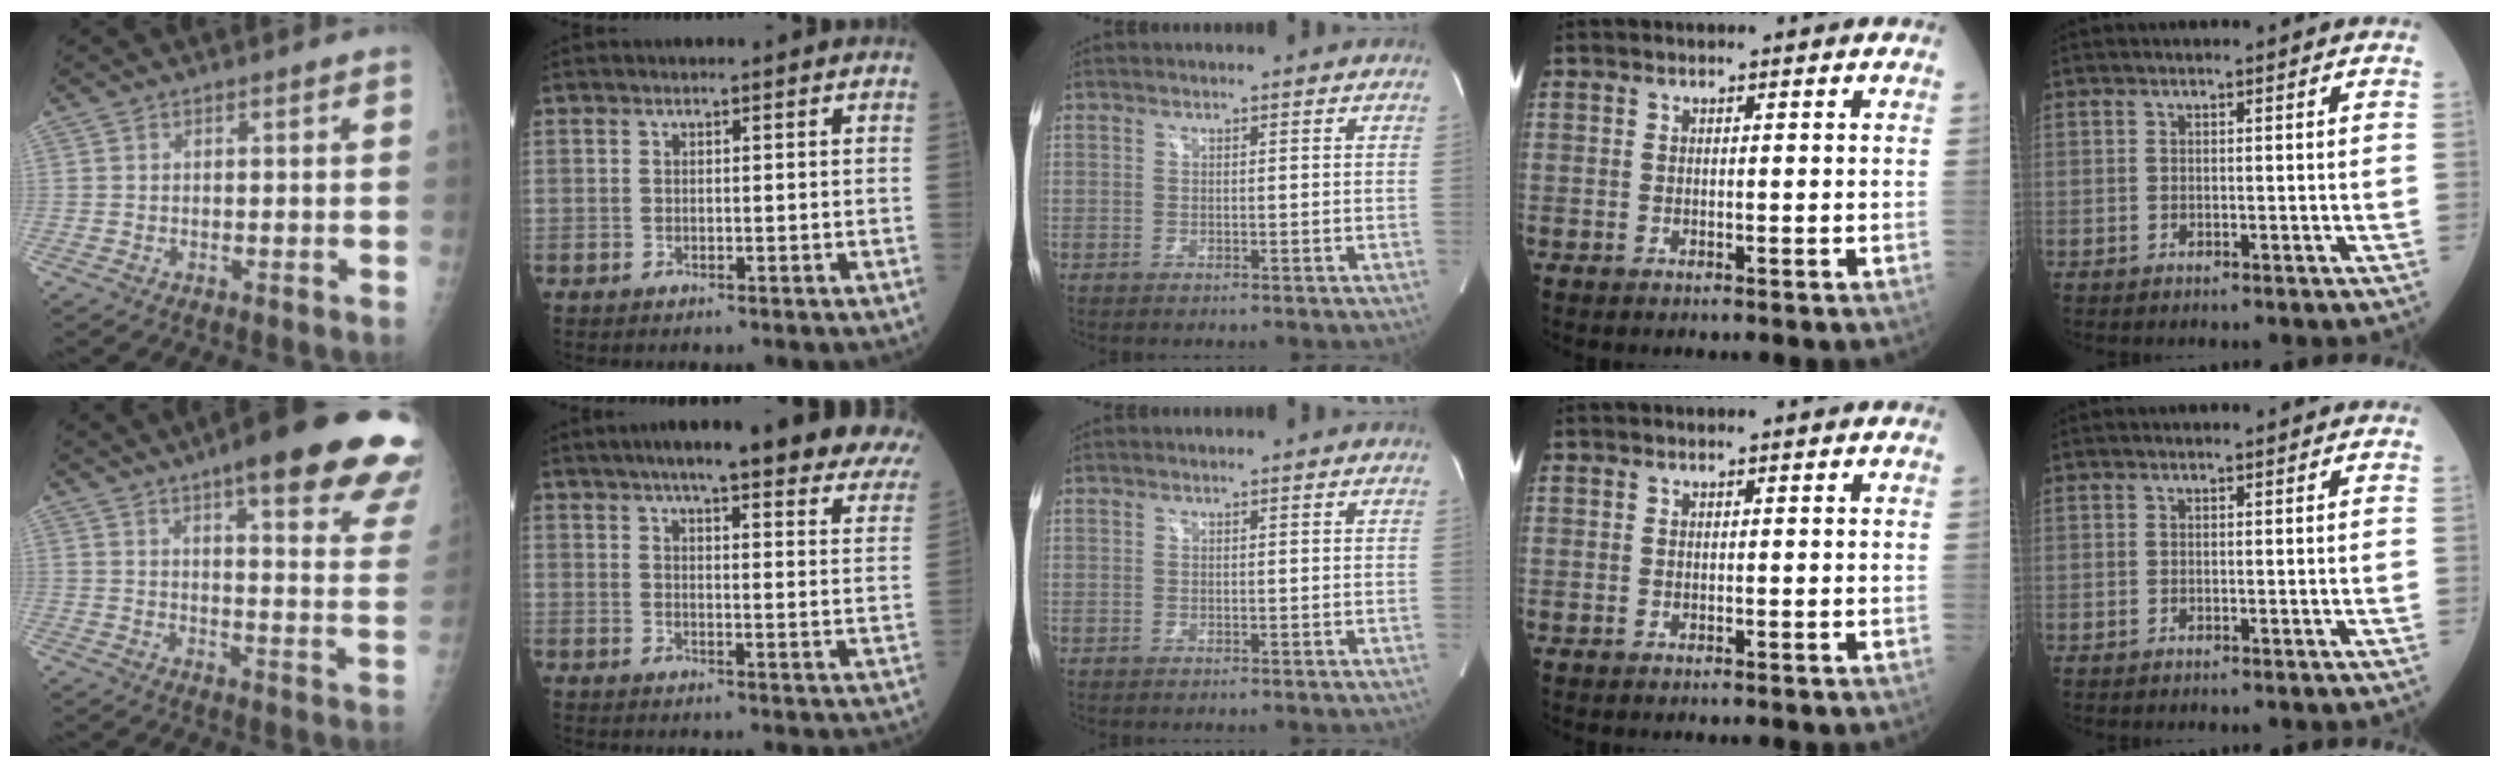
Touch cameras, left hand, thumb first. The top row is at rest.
{"thumb": {"total": 25.4, "force": [16.9, 4.8, 18.3], "torque": [-0.197, -0.060, 0.204]}, "index": {"total": 26.6, "force": [23.3, 2.9, 12.6], "torque": [-0.160, -0.040, 0.264]}}